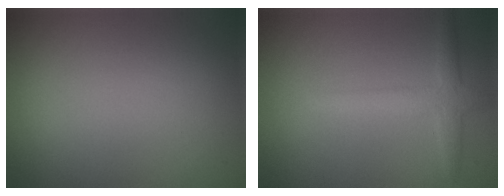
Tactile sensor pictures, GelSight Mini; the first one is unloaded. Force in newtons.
{"total": 2.8, "press": 2.8, "slide": 0.1}